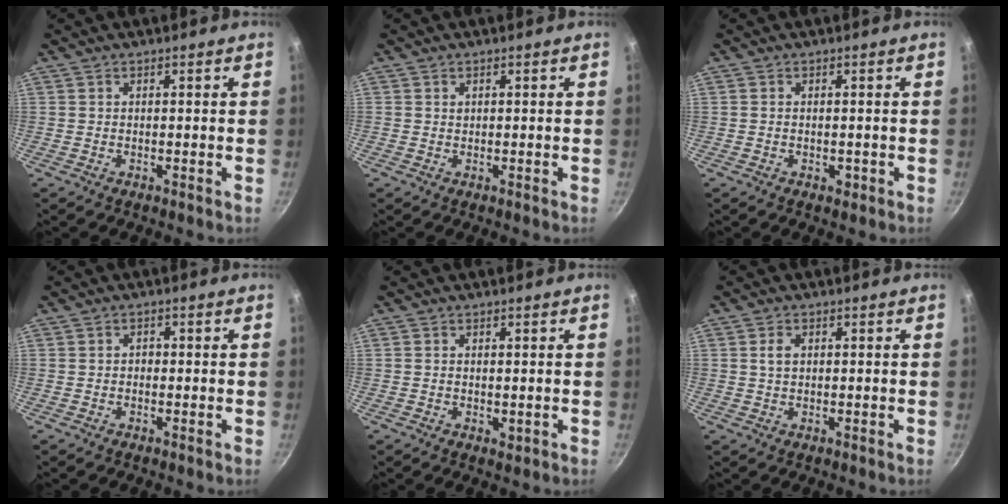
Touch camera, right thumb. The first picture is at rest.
{"total": 0.6, "force": [0.2, 0.5, 0.2], "torque": [0.000, 0.000, 0.002]}
{"total": 1.3, "force": [-0.4, 0.8, 0.9], "torque": [-0.010, 0.000, -0.005]}
{"total": 1.0, "force": [-0.2, 0.9, 0.4], "torque": [-0.005, 0.004, -0.005]}
{"total": 1.2, "force": [0.1, 0.7, 1.0], "torque": [-0.013, -0.004, 0.002]}
{"total": 2.3, "force": [0.5, 1.6, 1.6], "torque": [-0.025, 0.003, 0.010]}